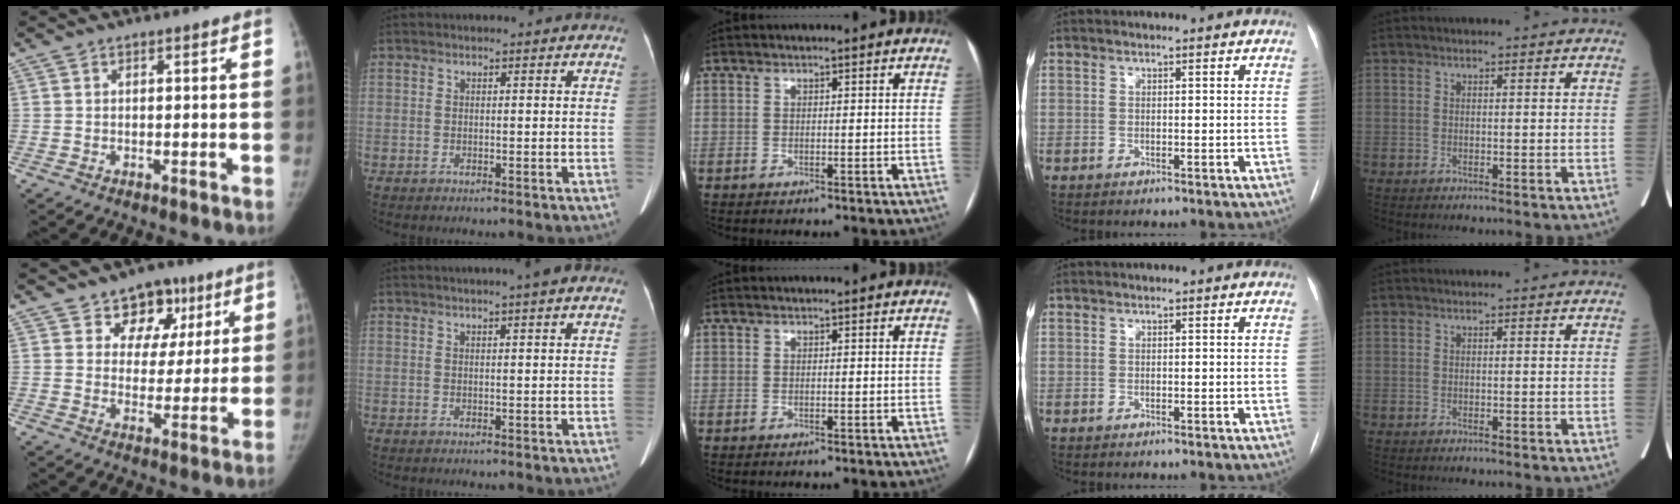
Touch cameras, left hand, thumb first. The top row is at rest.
{"thumb": {"total": 10.3, "force": [5.6, 8.0, 3.4], "torque": [0.001, -0.014, 0.081]}, "index": {"total": 3.5, "force": [2.4, -0.3, 2.5], "torque": [-0.035, 0.019, 0.036]}}